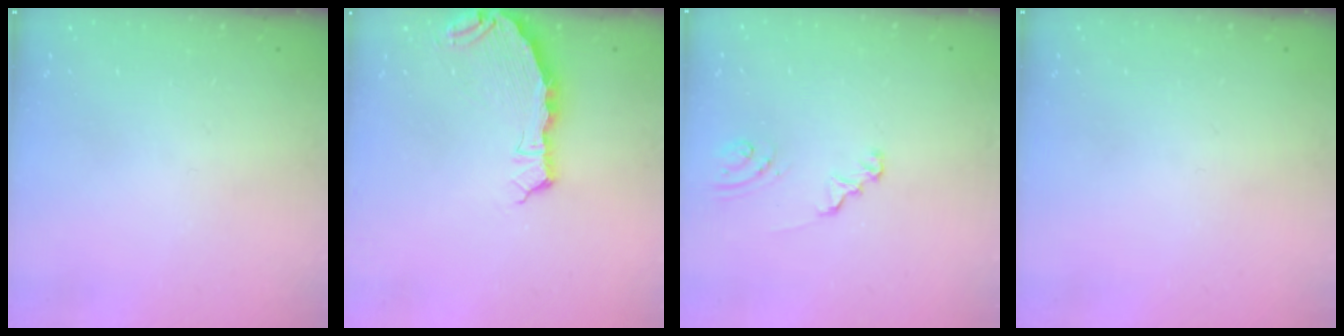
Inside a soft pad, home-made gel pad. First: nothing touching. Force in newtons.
{"total": 6.6, "press": 5.3, "slide": 4.0}
{"total": 1.5, "press": 1.4, "slide": 0.1}
{"total": 0.0}